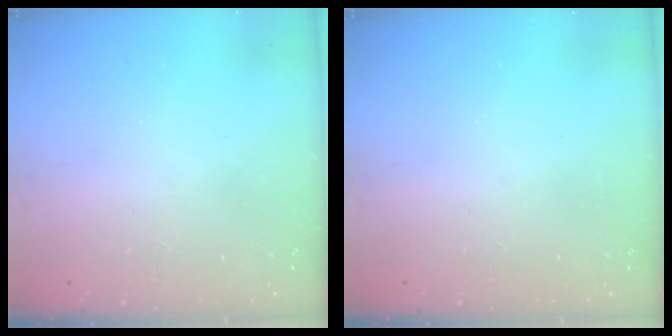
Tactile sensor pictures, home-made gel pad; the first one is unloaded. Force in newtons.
{"total": 0.0}